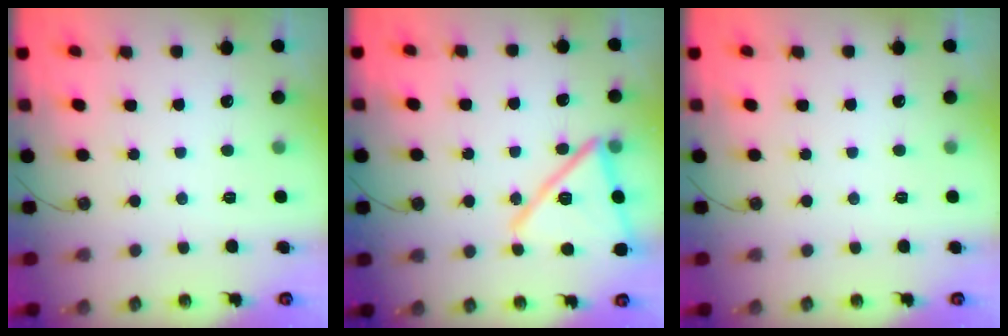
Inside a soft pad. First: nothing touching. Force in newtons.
{"total": 17.1, "press": 17.1, "slide": 1.6}
{"total": 0.0}